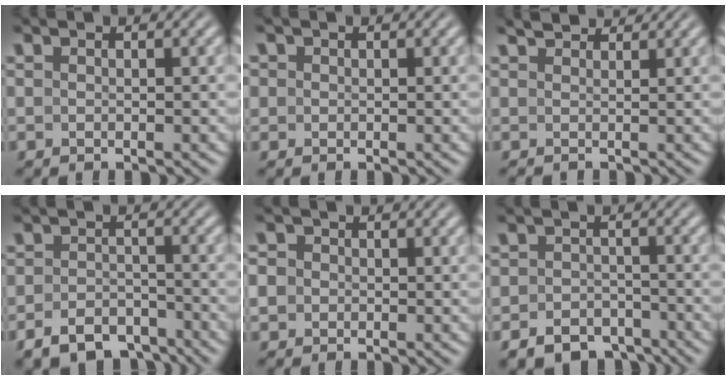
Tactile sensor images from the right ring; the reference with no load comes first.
{"total": 2.1, "force": [0.2, 2.0, 0.5], "torque": [-0.018, -0.005, 0.004]}
{"total": 1.4, "force": [1.4, -0.1, 0.1], "torque": [0.004, -0.006, 0.035]}
{"total": 5.9, "force": [-5.1, 2.7, 1.2], "torque": [-0.002, -0.010, -0.084]}
{"total": 3.9, "force": [-0.2, 3.7, 1.2], "torque": [-0.037, -0.004, -0.010]}
{"total": 6.2, "force": [-5.1, 3.3, 1.0], "torque": [0.006, -0.013, -0.084]}